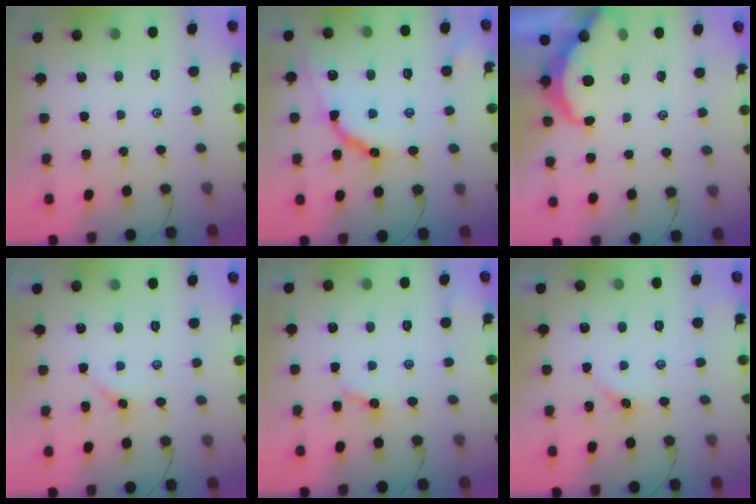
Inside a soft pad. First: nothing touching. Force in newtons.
{"total": 11.1, "press": 11.1, "slide": 0.9}
{"total": 5.8, "press": 5.8, "slide": 0.4}
{"total": 3.0, "press": 2.9, "slide": 0.4}
{"total": 3.8, "press": 3.7, "slide": 0.4}
{"total": 2.3, "press": 2.3, "slide": 0.4}